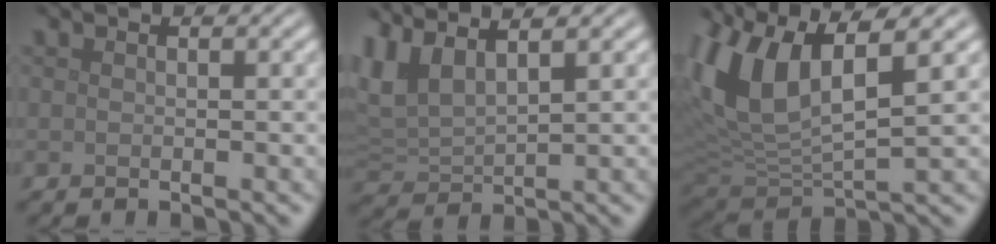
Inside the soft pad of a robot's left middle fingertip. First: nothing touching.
{"total": 4.4, "force": [3.0, 1.4, 3.0], "torque": [-0.080, 0.010, 0.062]}
{"total": 10.0, "force": [3.9, 4.1, 8.2], "torque": [-0.188, 0.009, 0.071]}